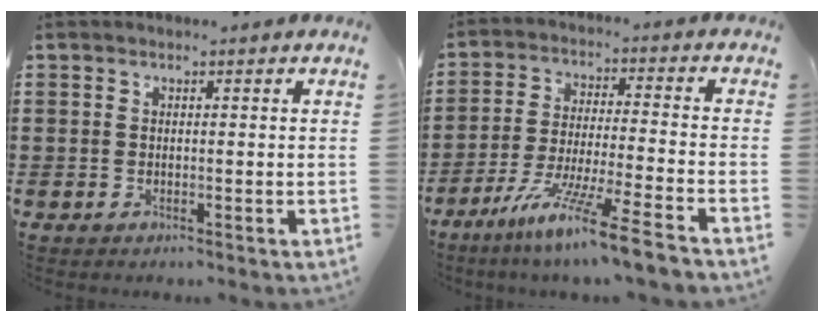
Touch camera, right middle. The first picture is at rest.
{"total": 10.1, "force": [-8.0, -0.8, 6.1], "torque": [-0.120, -0.008, -0.159]}